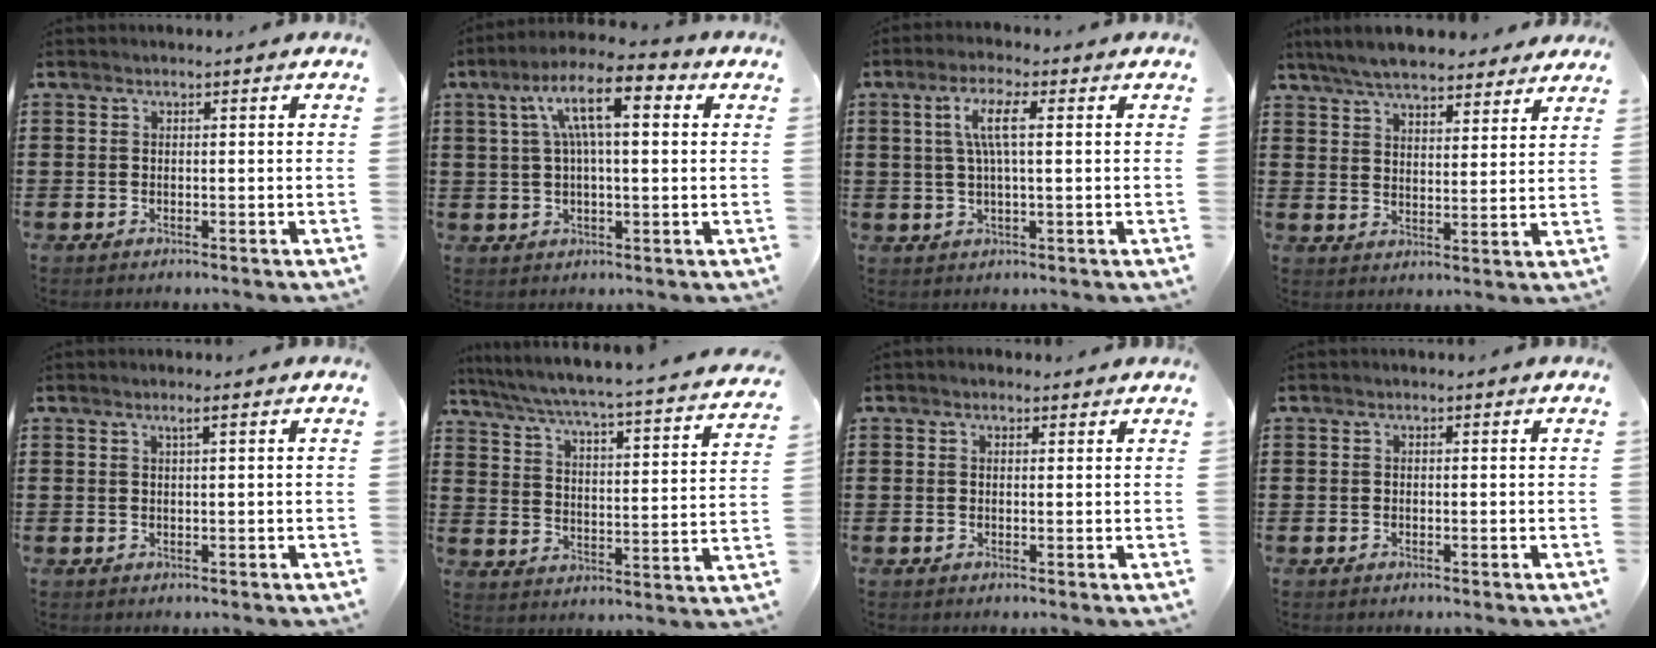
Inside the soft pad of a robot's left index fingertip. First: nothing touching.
{"total": 10.8, "force": [3.6, 2.9, 9.7], "torque": [-0.199, 0.012, 0.056]}
{"total": 5.5, "force": [1.2, 1.1, 5.3], "torque": [-0.112, 0.004, 0.015]}
{"total": 6.9, "force": [6.4, 1.3, 2.2], "torque": [-0.067, -0.016, 0.117]}
{"total": 1.1, "force": [0.5, -0.1, 1.0], "torque": [-0.018, -0.002, 0.009]}
{"total": 3.8, "force": [3.4, -0.8, 1.7], "torque": [-0.054, -0.044, 0.043]}
{"total": 0.9, "force": [0.6, 0.5, 0.3], "torque": [-0.007, 0.005, 0.012]}
{"total": 0.0}